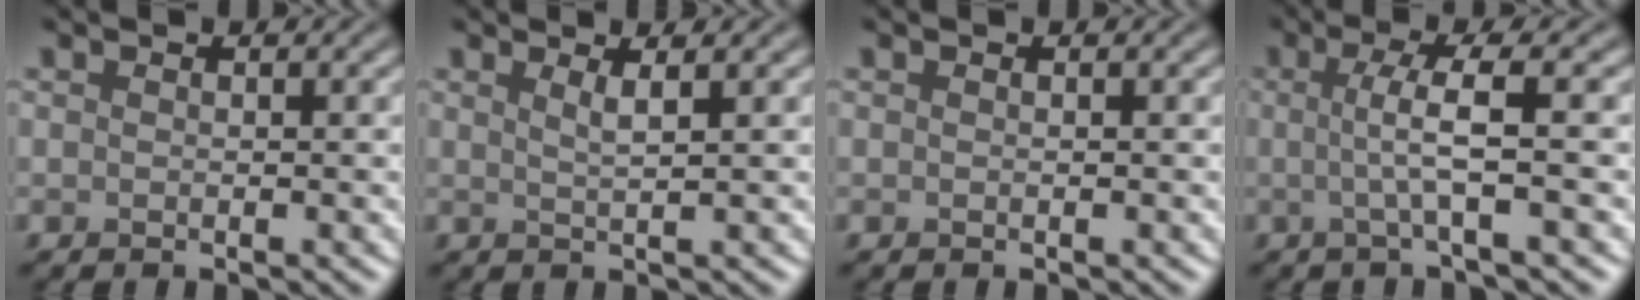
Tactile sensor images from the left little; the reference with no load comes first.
{"total": 1.7, "force": [0.8, 0.5, 1.4], "torque": [-0.014, 0.002, 0.009]}
{"total": 0.0}
{"total": 3.7, "force": [0.0, 0.6, 3.7], "torque": [-0.065, -0.001, -0.007]}